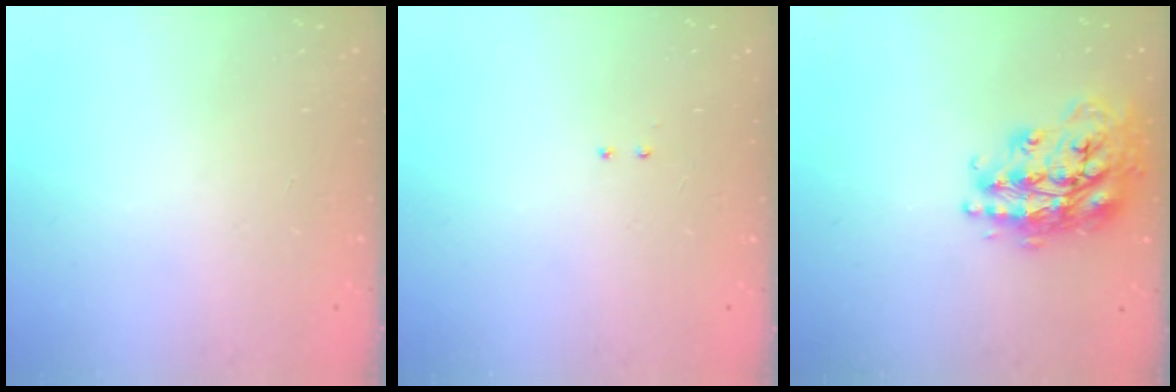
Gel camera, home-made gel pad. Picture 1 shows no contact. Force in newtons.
{"total": 2.0, "press": 2.0, "slide": 0.4}
{"total": 20.1, "press": 20.1, "slide": 1.4}